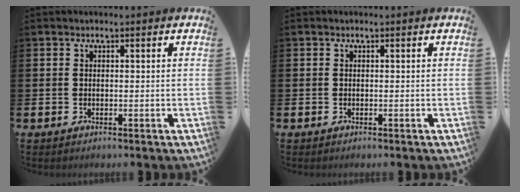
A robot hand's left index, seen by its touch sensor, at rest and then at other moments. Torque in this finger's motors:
{"motor_torque": [-0.33, 0.36, 0.00, 0.00]}